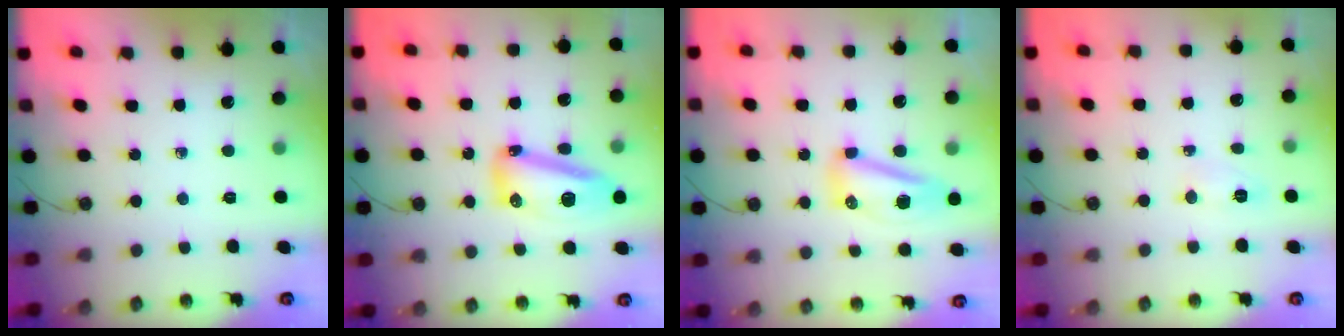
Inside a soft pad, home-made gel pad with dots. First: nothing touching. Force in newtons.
{"total": 13.0, "press": 12.9, "slide": 1.7}
{"total": 16.8, "press": 13.5, "slide": 10.0}
{"total": 5.2, "press": 5.1, "slide": 0.5}